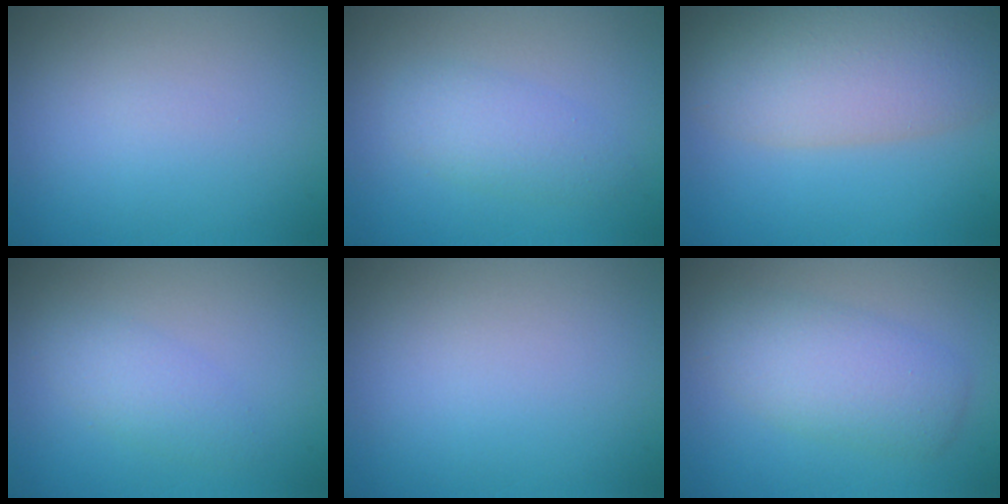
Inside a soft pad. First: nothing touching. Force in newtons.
{"total": 2.6, "press": 2.6, "slide": 0.1}
{"total": 8.3, "press": 8.3, "slide": 0.5}
{"total": 2.1, "press": 2.1, "slide": 0.1}
{"total": 0.0}
{"total": 4.3, "press": 4.3, "slide": 0.2}